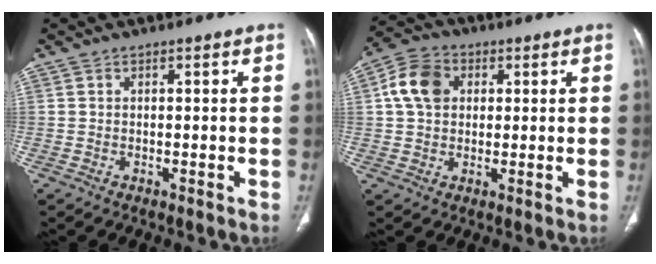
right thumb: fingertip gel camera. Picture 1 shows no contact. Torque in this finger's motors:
{"motor_torque": [-0.05, 0.08, 0.00, 0.01, 0.05]}